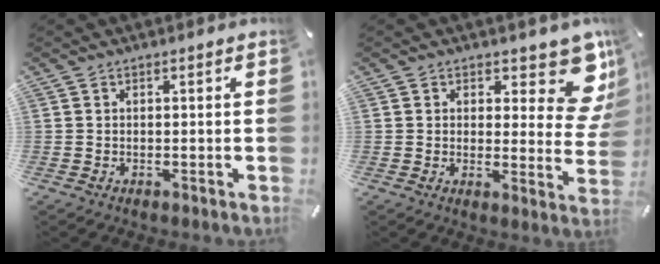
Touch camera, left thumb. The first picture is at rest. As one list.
[{"total": 11.5, "force": [7.1, 5.3, 7.3], "torque": [-0.066, -0.065, 0.124]}]